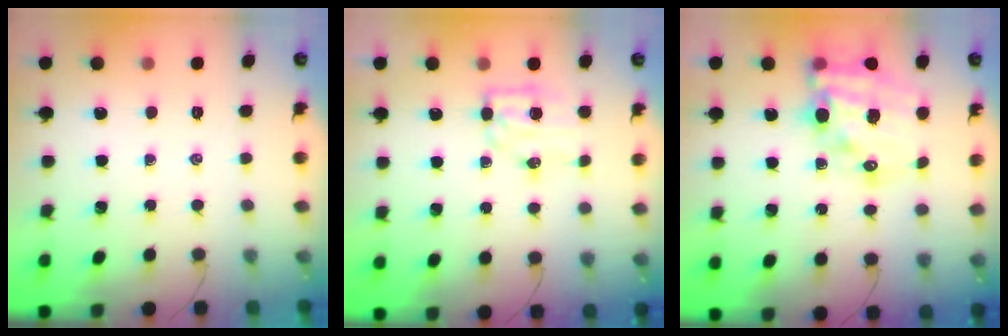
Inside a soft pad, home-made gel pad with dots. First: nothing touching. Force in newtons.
{"total": 6.5, "press": 6.4, "slide": 1.0}
{"total": 18.4, "press": 18.0, "slide": 3.9}